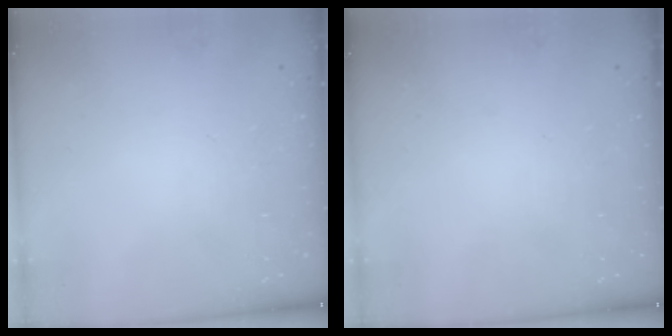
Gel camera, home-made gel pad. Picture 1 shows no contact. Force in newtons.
{"total": 0.0}